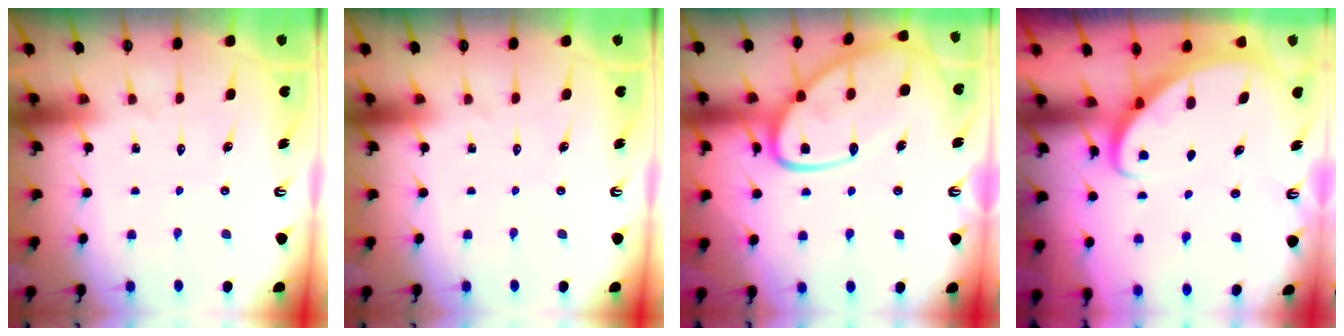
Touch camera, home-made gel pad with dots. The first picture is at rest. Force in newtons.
{"total": 0.0}
{"total": 19.2, "press": 19.1, "slide": 1.7}
{"total": 2.7, "press": 2.7, "slide": 0.3}